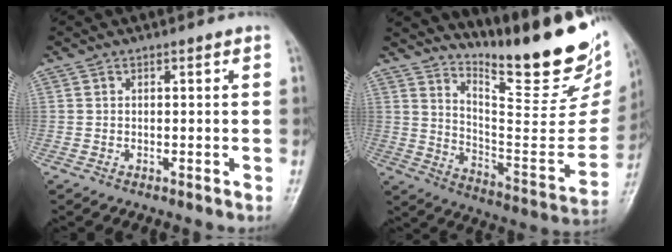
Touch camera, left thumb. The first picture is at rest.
{"total": 24.7, "force": [18.5, 5.6, 15.3], "torque": [-0.192, -0.134, 0.277]}